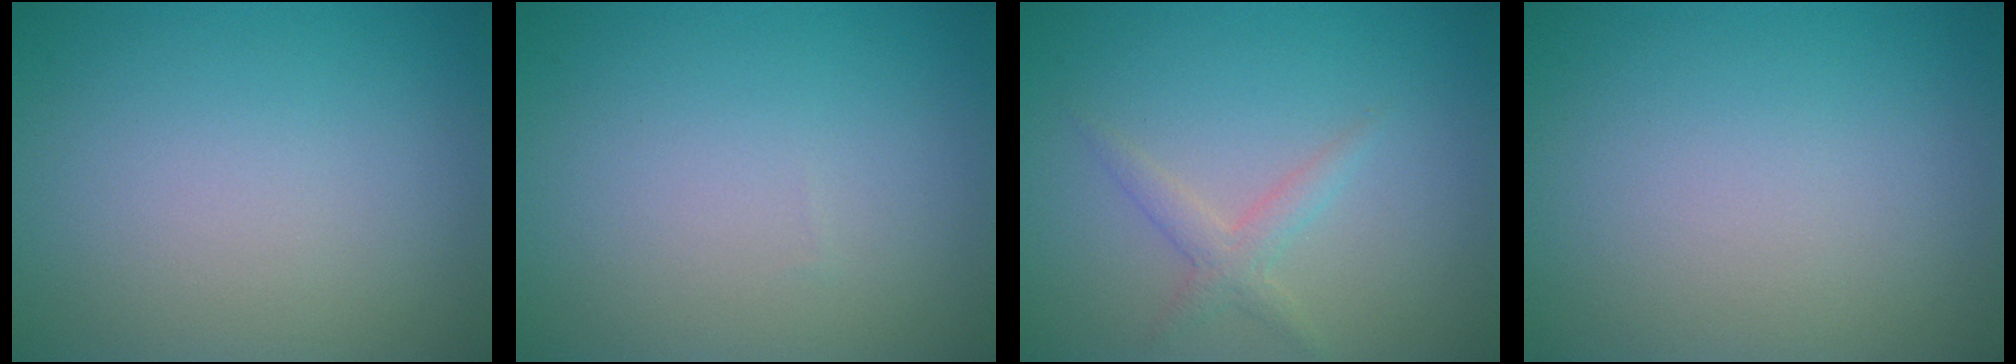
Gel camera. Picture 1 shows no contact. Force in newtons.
{"total": 0.0}
{"total": 1.8, "press": 1.8, "slide": 0.1}
{"total": 0.0}